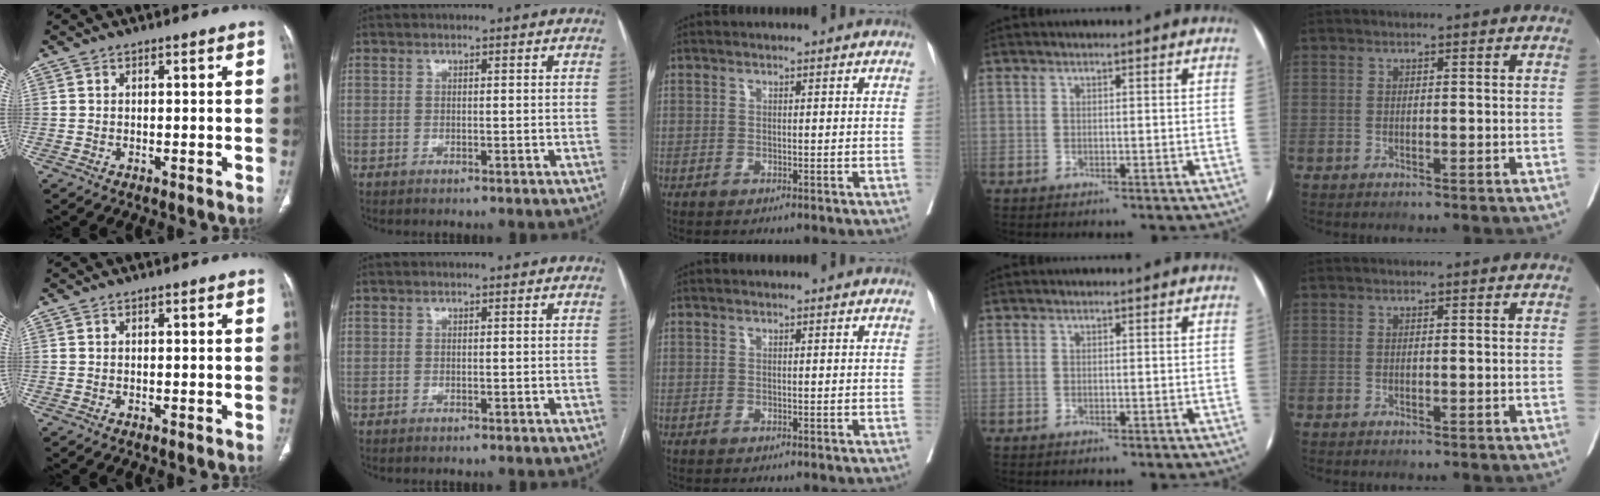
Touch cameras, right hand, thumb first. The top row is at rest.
{}